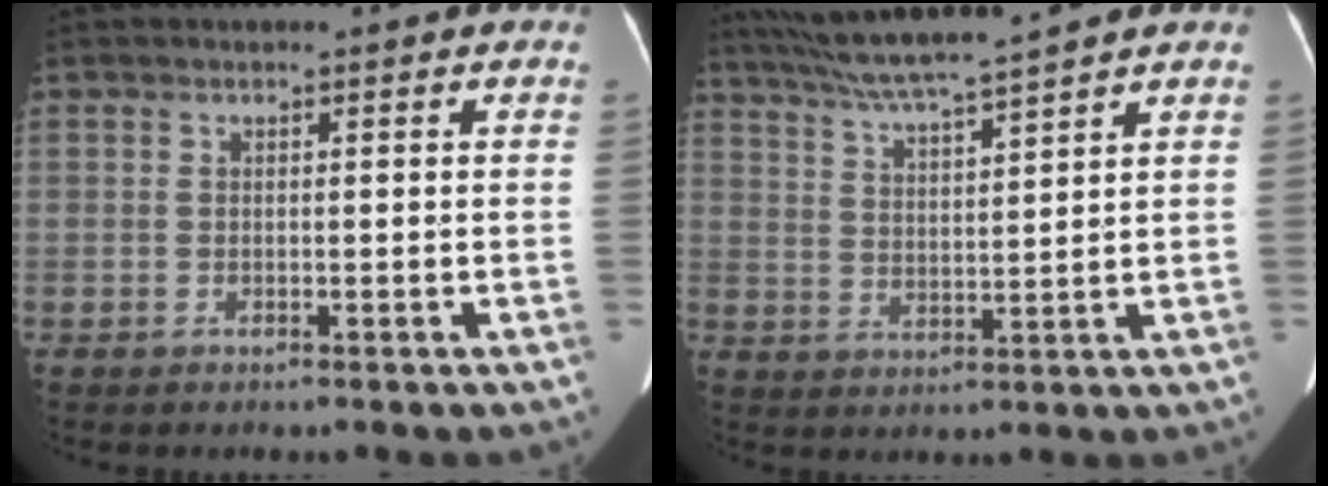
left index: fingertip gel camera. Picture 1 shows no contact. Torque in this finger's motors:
{"motor_torque": [0.89, -1.25, 0.35, 0.17]}